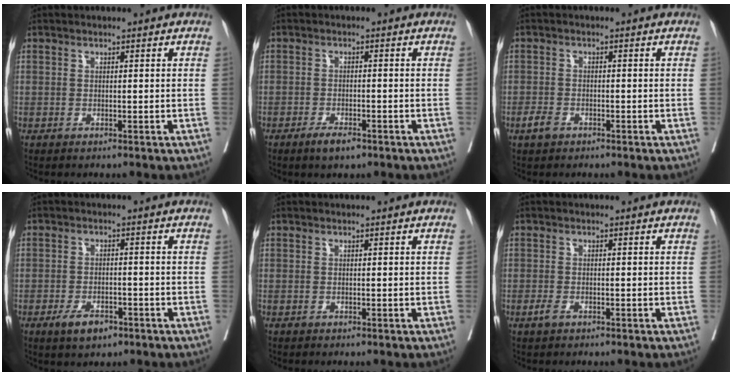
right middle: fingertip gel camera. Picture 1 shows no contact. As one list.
[{"total": 3.2, "force": [-2.2, 0.9, 2.2], "torque": [-0.045, -0.003, -0.036]}, {"total": 2.1, "force": [-1.3, 1.2, 1.1], "torque": [-0.023, 0.002, -0.022]}, {"total": 4.3, "force": [-2.6, 1.9, 2.9], "torque": [-0.055, -0.001, -0.040]}, {"total": 0.0}, {"total": 1.3, "force": [-0.7, 0.6, 0.9], "torque": [-0.020, -0.001, -0.011]}]